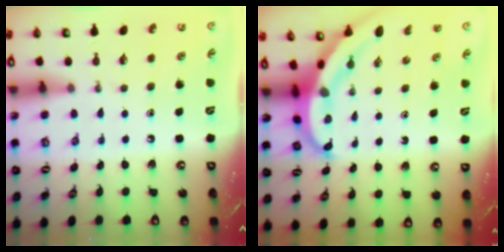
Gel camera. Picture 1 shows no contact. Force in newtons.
{"total": 5.1, "press": 5.1, "slide": 0.5}